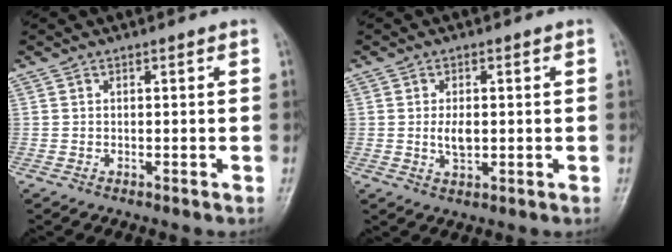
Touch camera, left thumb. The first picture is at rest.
{"total": 3.7, "force": [0.0, 2.0, 3.1], "torque": [-0.055, -0.005, 0.001]}